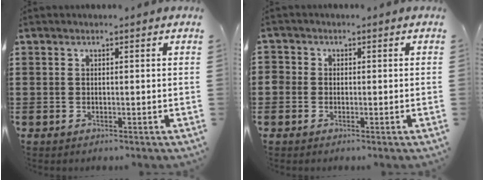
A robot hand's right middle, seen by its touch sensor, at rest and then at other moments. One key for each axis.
{"total": 1.4, "fx": -0.2, "fy": 1.4, "fz": 0.0, "tx": -0.005, "ty": 0.008, "tz": -0.007}